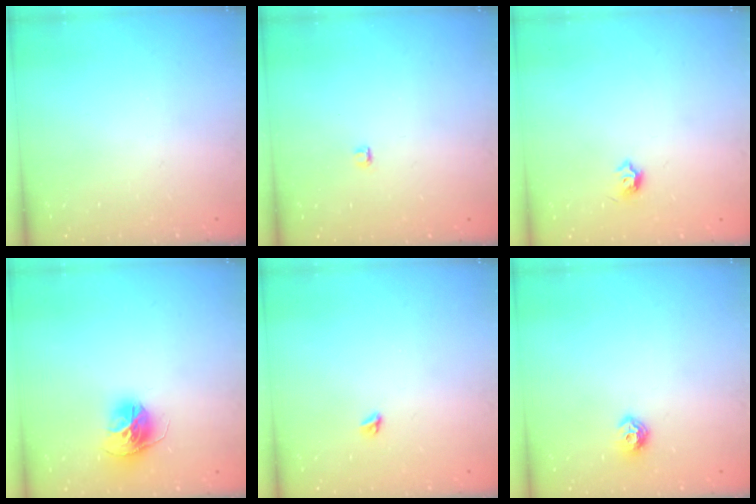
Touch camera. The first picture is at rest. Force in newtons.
{"total": 2.8, "press": 2.7, "slide": 0.3}
{"total": 4.0, "press": 3.9, "slide": 0.7}
{"total": 12.0, "press": 12.0, "slide": 1.2}
{"total": 3.9, "press": 3.8, "slide": 0.5}
{"total": 6.8, "press": 6.8, "slide": 0.3}